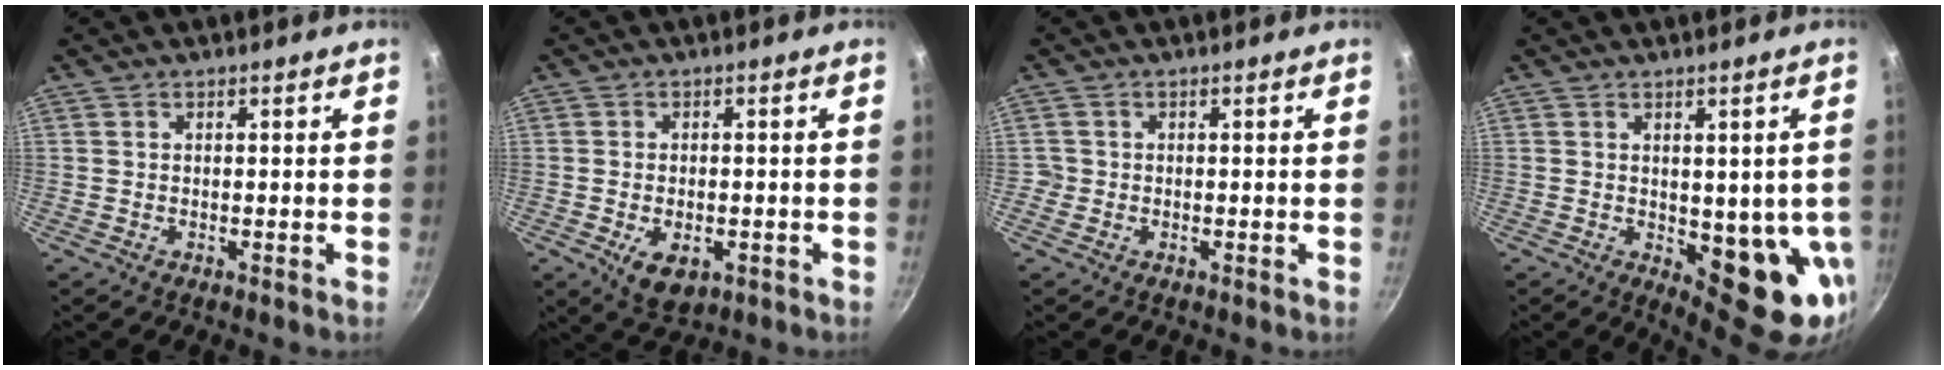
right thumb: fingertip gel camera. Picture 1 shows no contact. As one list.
[{"total": 6.6, "force": [-2.1, 4.0, 4.8], "torque": [-0.067, 0.001, -0.024]}, {"total": 1.1, "force": [-0.4, 1.1, 0.1], "torque": [0.003, 0.005, -0.008]}, {"total": 12.3, "force": [-1.8, 5.4, 10.9], "torque": [-0.092, -0.011, -0.011]}]